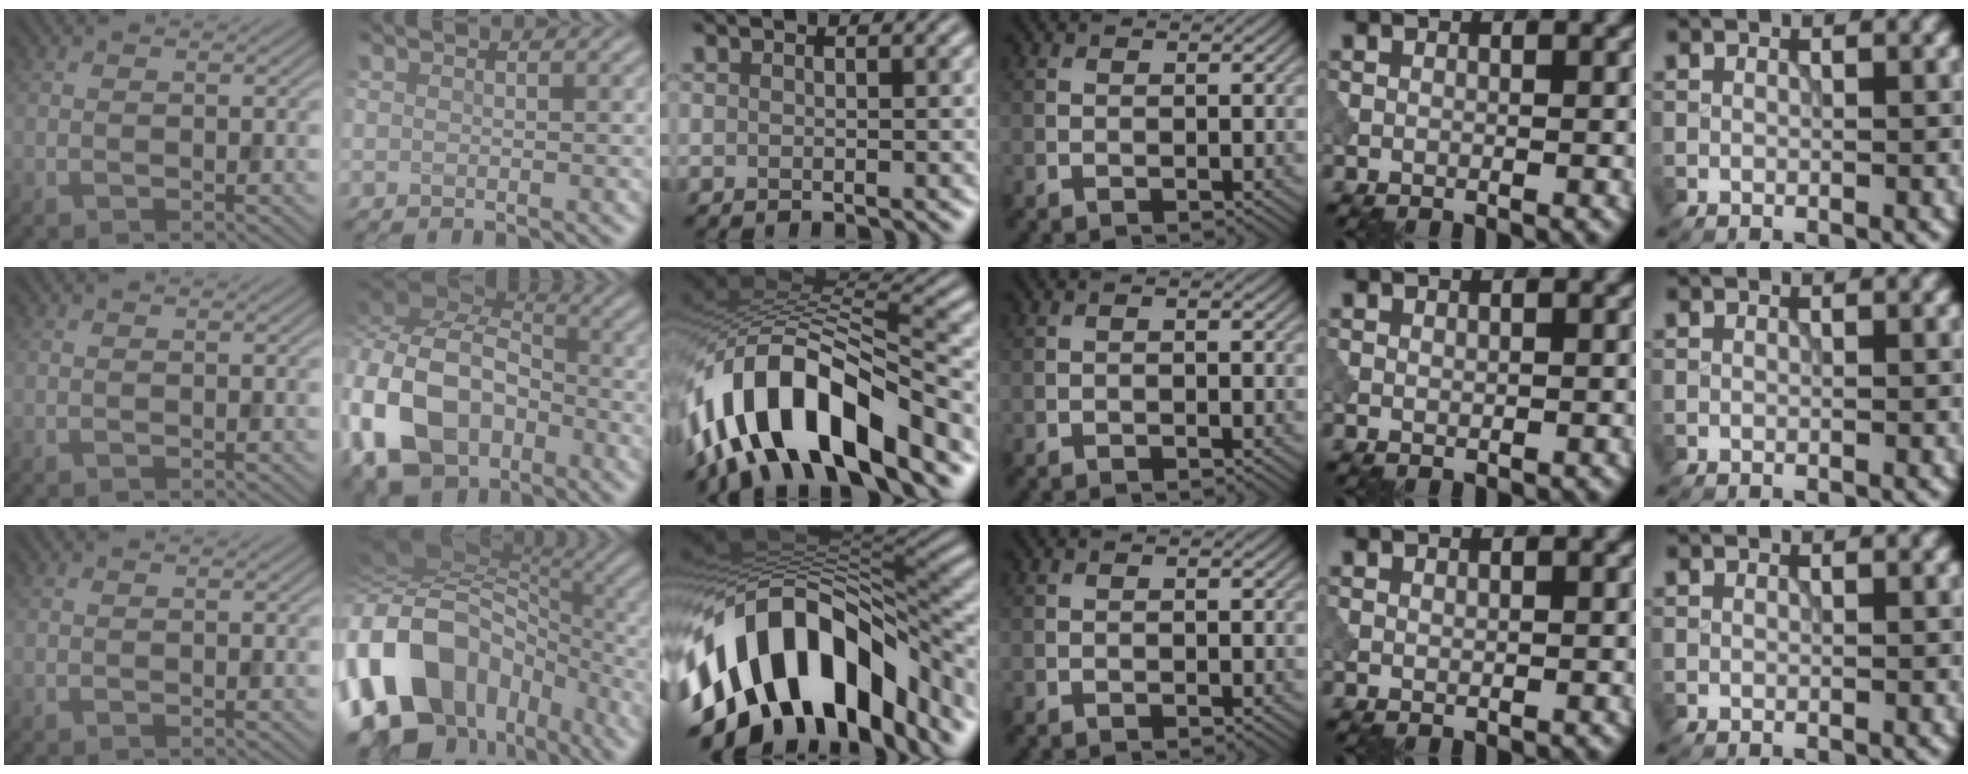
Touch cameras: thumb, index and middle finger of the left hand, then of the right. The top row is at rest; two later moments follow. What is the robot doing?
{"motion": "insert", "object": "peg toy"}